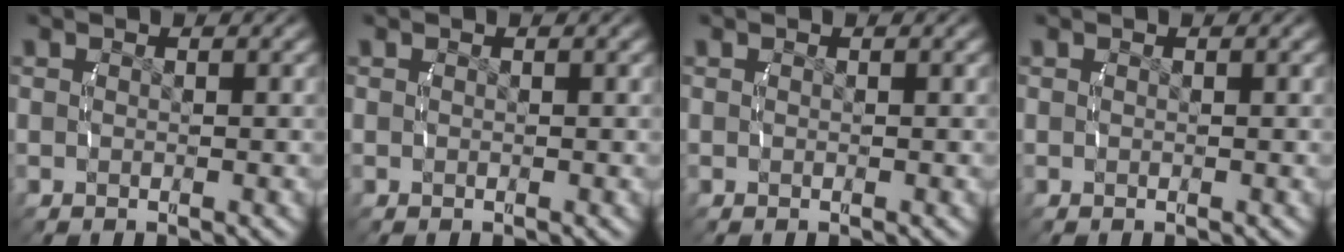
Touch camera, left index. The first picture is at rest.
{"total": 0.0}
{"total": 0.0}
{"total": 0.0}